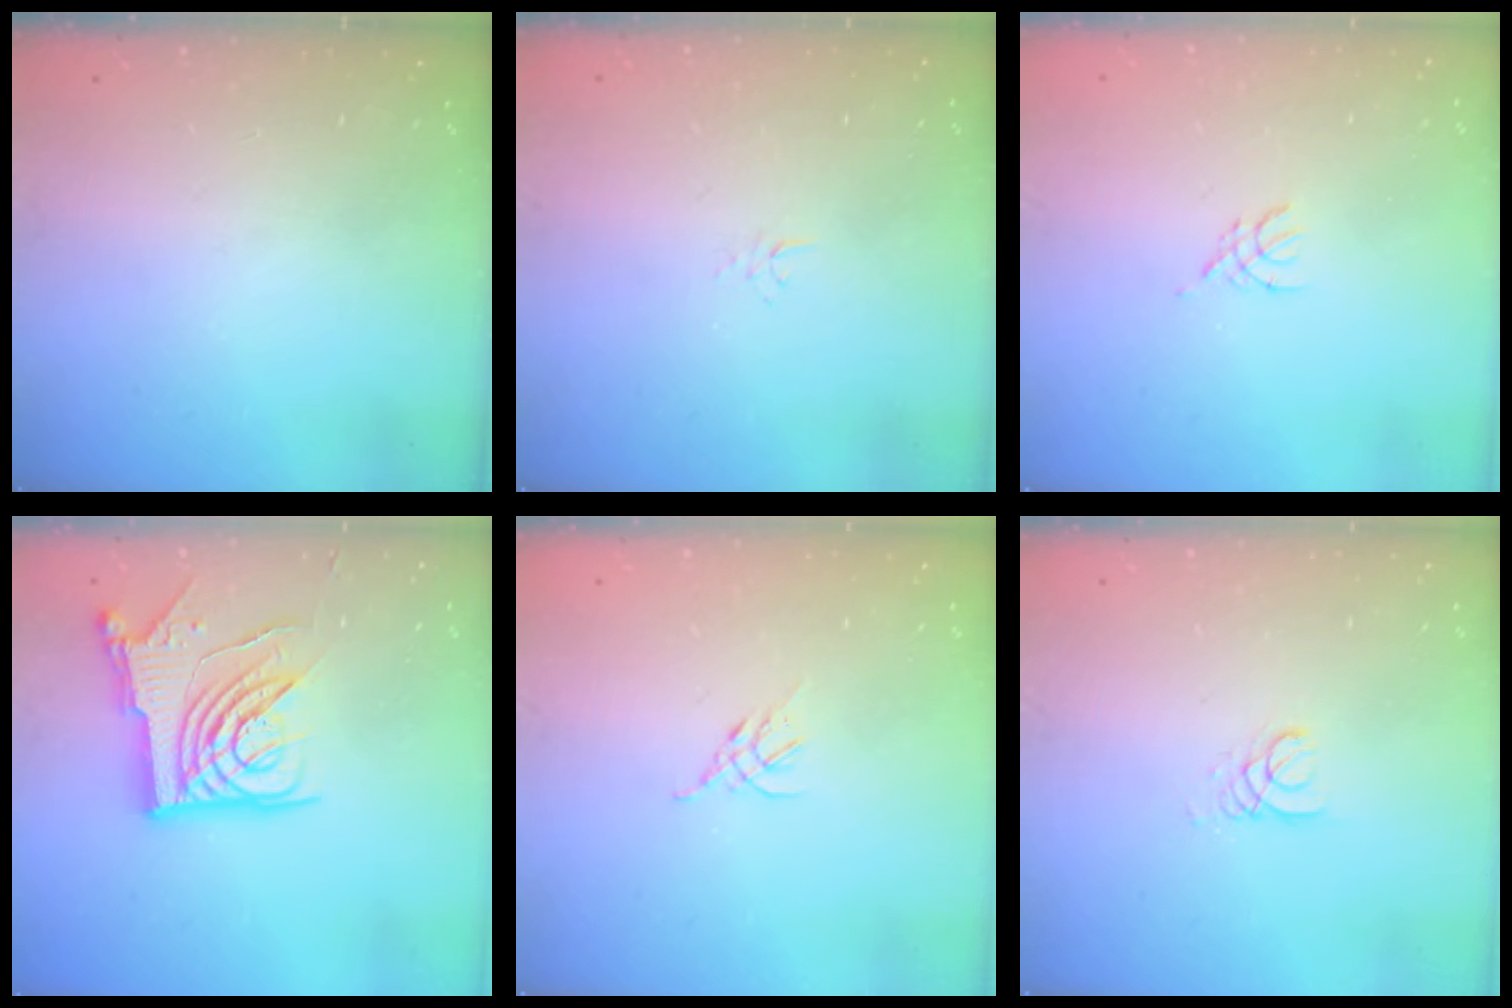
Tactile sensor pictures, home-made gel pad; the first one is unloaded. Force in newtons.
{"total": 2.6, "press": 2.6, "slide": 0.3}
{"total": 1.8, "press": 1.7, "slide": 0.4}
{"total": 14.4, "press": 14.3, "slide": 1.7}
{"total": 2.7, "press": 2.6, "slide": 0.7}
{"total": 2.6, "press": 2.6, "slide": 0.2}